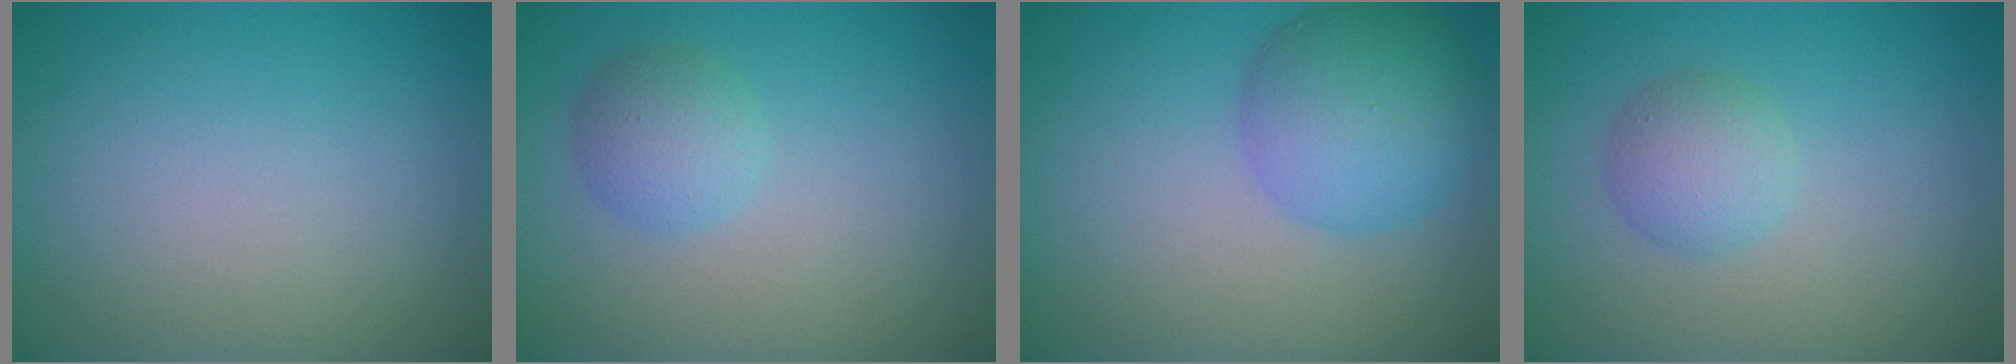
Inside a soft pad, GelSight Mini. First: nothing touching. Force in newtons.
{"total": 2.6, "press": 2.6, "slide": 0.1}
{"total": 6.2, "press": 6.2, "slide": 0.1}
{"total": 2.6, "press": 2.6, "slide": 0.1}